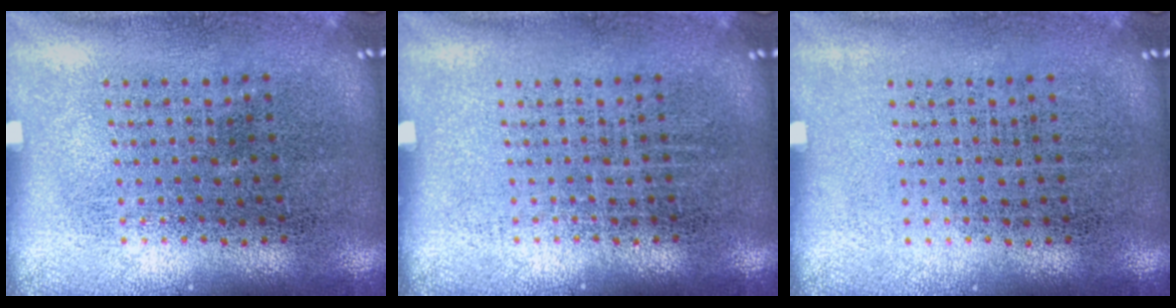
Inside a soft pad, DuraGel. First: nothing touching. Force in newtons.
{"total": 0.0}
{"total": 0.0}